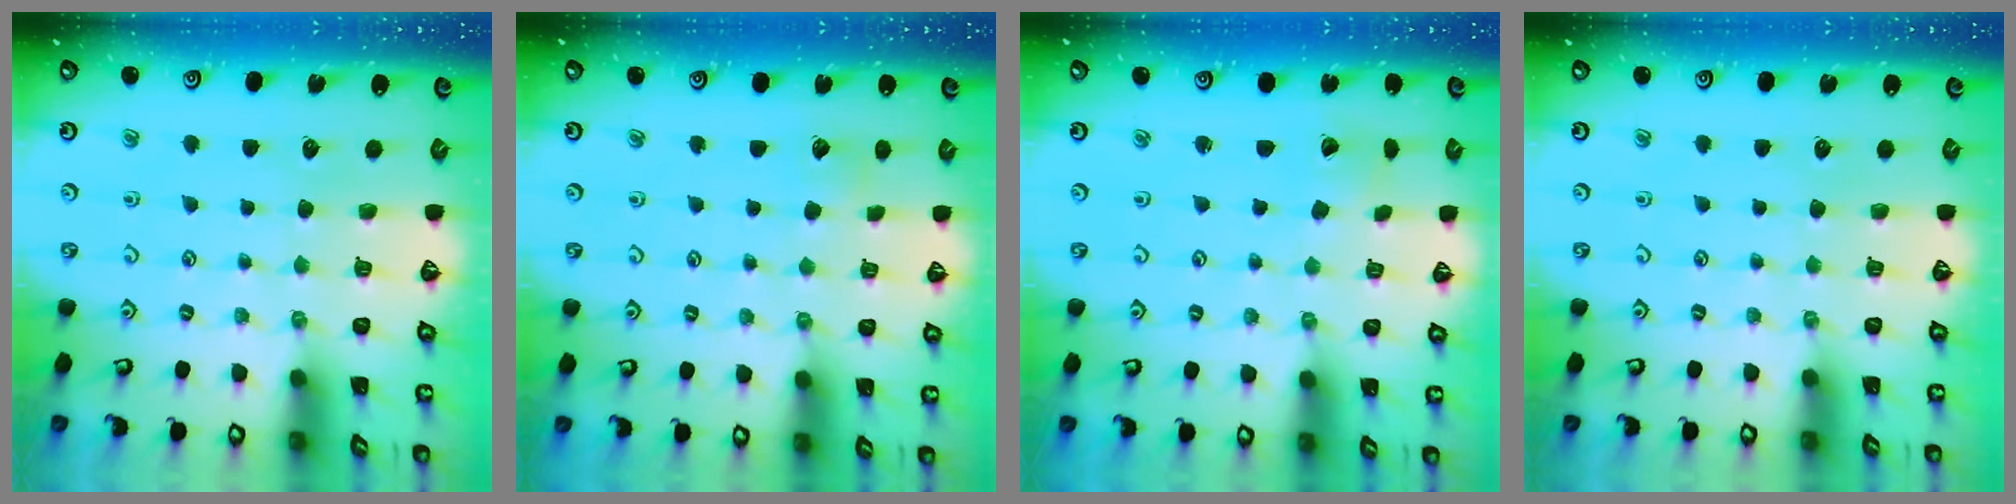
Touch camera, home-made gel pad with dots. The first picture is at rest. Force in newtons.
{"total": 2.7, "press": 2.7, "slide": 0.4}
{"total": 2.6, "press": 2.6, "slide": 0.1}
{"total": 0.0}